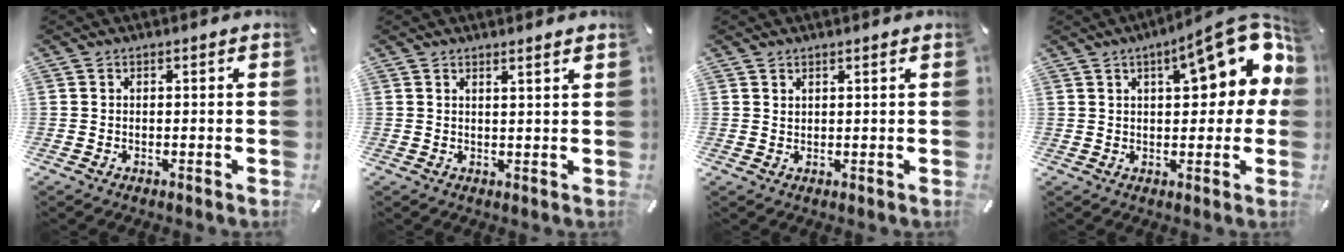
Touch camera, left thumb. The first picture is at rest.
{"total": 1.8, "force": [1.4, -0.4, 0.9], "torque": [-0.017, -0.007, 0.025]}
{"total": 0.8, "force": [0.7, 0.0, 0.4], "torque": [-0.008, -0.002, 0.014]}
{"total": 16.6, "force": [6.2, 6.4, 14.0], "torque": [-0.179, -0.023, 0.096]}